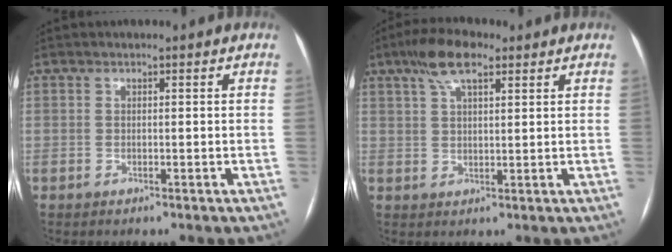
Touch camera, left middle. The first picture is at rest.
{"total": 7.1, "force": [4.3, 2.3, 5.2], "torque": [-0.105, 0.021, 0.077]}